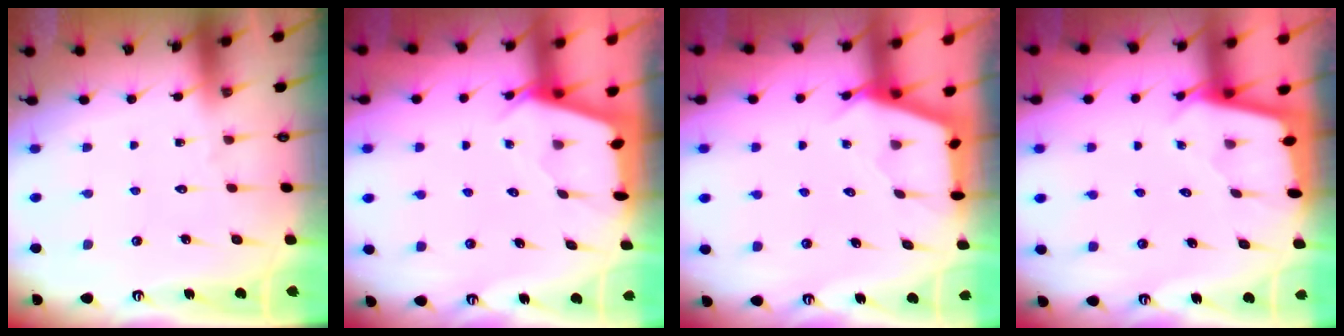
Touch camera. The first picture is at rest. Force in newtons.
{"total": 2.4, "press": 2.4, "slide": 0.3}
{"total": 3.0, "press": 3.0, "slide": 0.4}
{"total": 1.9, "press": 1.9, "slide": 0.2}